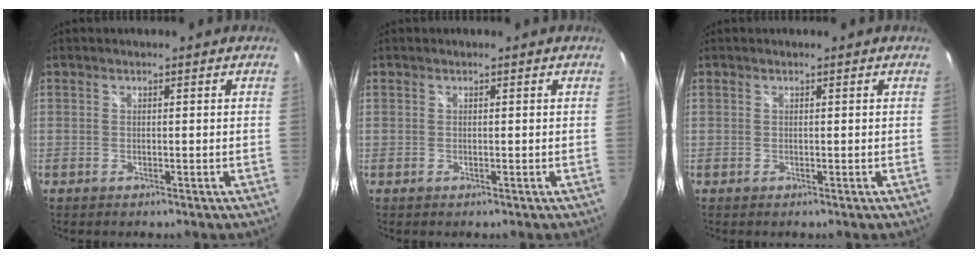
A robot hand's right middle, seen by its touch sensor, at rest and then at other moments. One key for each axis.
{"total": 0.0}
{"total": 0.0}